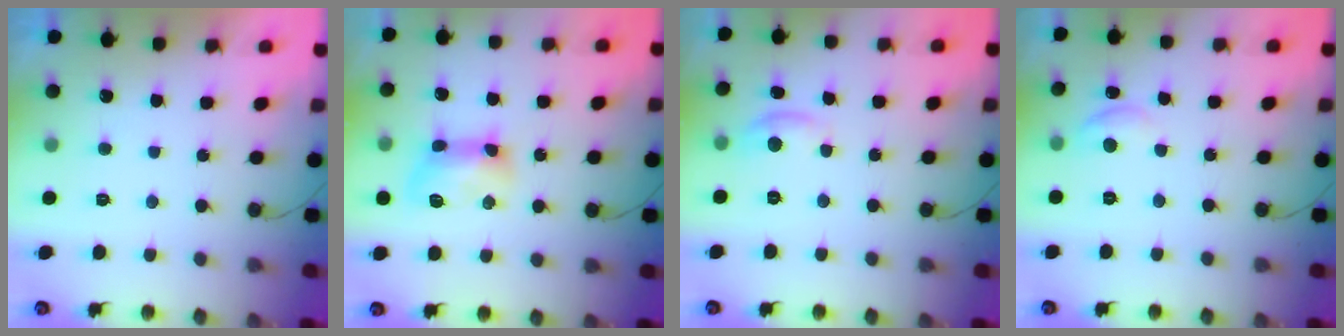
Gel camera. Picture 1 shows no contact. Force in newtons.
{"total": 9.5, "press": 9.4, "slide": 0.8}
{"total": 4.8, "press": 4.8, "slide": 0.5}
{"total": 6.2, "press": 6.2, "slide": 0.6}